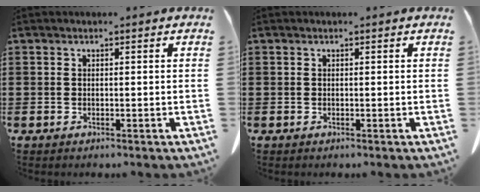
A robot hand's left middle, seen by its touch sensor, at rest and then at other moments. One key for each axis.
{"total": 0.0}